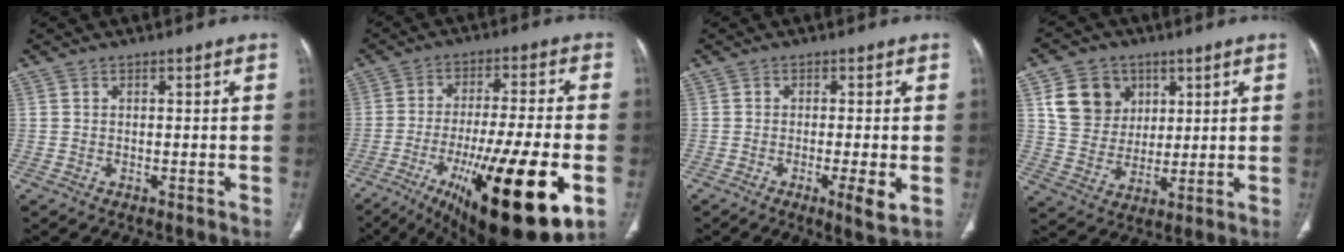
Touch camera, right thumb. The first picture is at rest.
{"total": 25.3, "force": [-9.0, 5.9, 22.9], "torque": [-0.345, -0.005, -0.130]}
{"total": 4.7, "force": [-1.3, 0.6, 4.4], "torque": [-0.080, -0.013, -0.025]}
{"total": 11.2, "force": [4.3, 9.5, 4.2], "torque": [-0.043, -0.009, 0.086]}